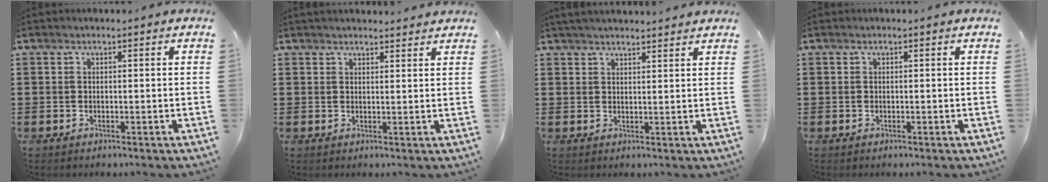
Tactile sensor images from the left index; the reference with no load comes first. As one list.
[{"total": 1.8, "force": [1.8, 0.3, 0.1], "torque": [-0.006, 0.001, 0.035]}, {"total": 2.3, "force": [2.3, 0.0, 0.3], "torque": [-0.010, 0.000, 0.045]}, {"total": 0.0}]